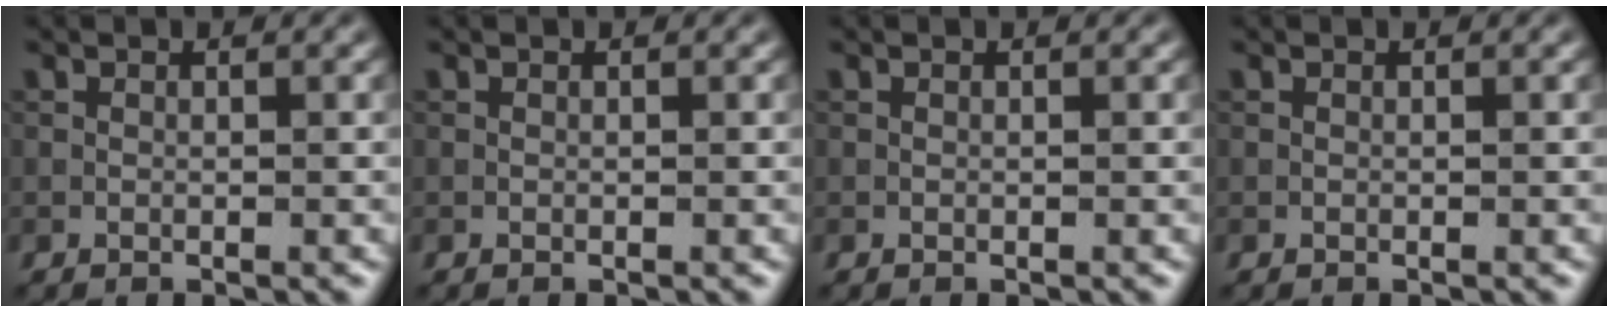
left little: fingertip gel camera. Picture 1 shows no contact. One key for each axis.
{"total": 0.0}
{"total": 0.0}
{"total": 0.0}